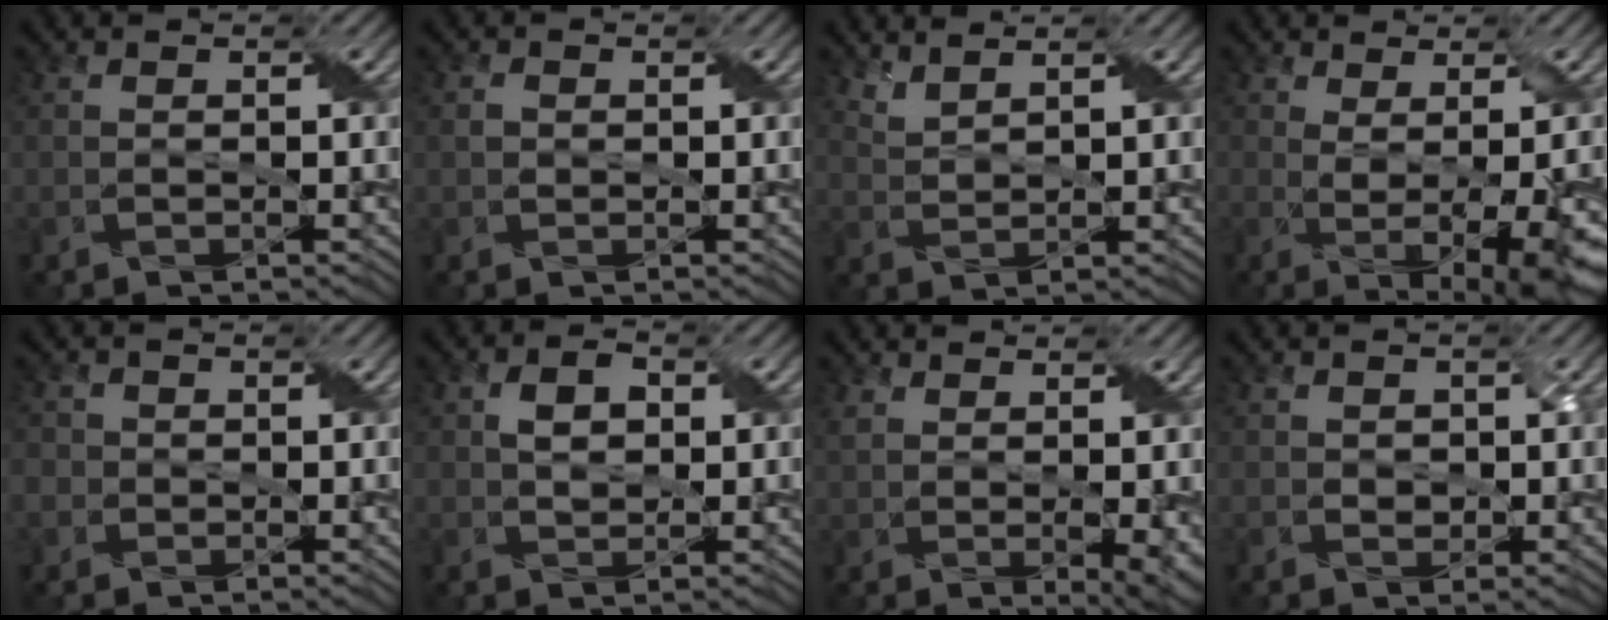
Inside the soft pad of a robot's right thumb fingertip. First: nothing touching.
{"total": 1.0, "force": [0.1, 0.9, 0.3], "torque": [-0.008, 0.000, -0.002]}
{"total": 2.5, "force": [2.4, 0.4, 0.8], "torque": [-0.020, -0.001, 0.051]}
{"total": 7.3, "force": [-0.7, 2.3, 6.9], "torque": [-0.095, -0.008, 0.002]}
{"total": 2.4, "force": [-0.2, 2.4, 0.5], "torque": [-0.013, 0.001, -0.006]}
{"total": 3.0, "force": [0.7, 2.1, 2.0], "torque": [-0.042, 0.003, 0.012]}
{"total": 5.9, "force": [1.7, 2.2, 5.2], "torque": [-0.071, -0.002, 0.041]}
{"total": 1.3, "force": [0.3, 1.2, 0.4], "torque": [-0.015, -0.005, 0.006]}